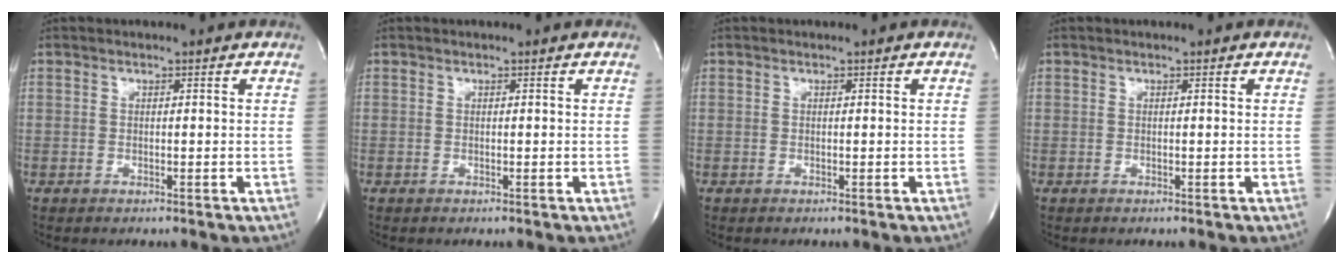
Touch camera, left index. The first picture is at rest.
{"total": 0.0}
{"total": 0.0}
{"total": 0.0}